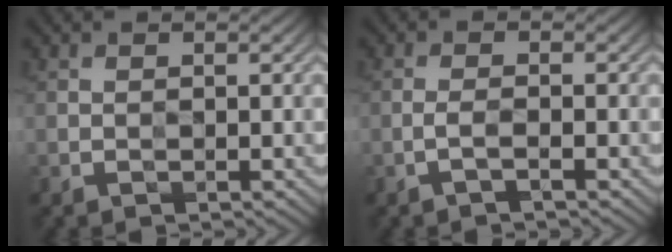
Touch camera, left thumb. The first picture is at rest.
{"total": 1.4, "force": [-0.8, -0.3, 1.0], "torque": [-0.024, 0.012, -0.019]}